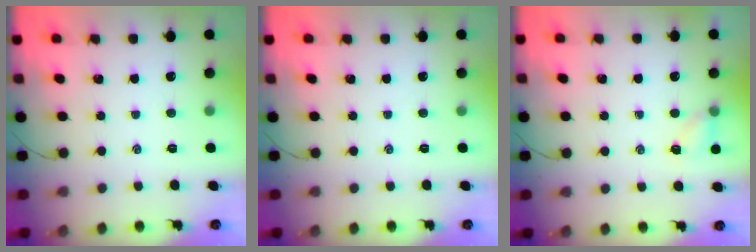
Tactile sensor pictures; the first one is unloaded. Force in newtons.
{"total": 0.0}
{"total": 4.9, "press": 4.7, "slide": 1.5}